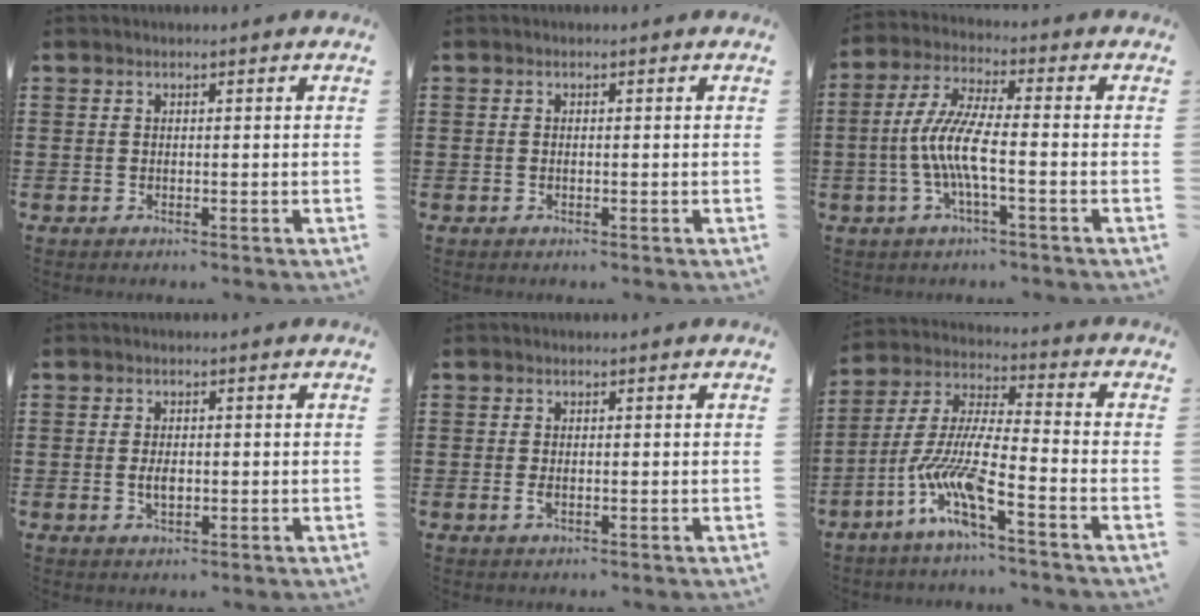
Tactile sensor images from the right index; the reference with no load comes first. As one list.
[{"total": 0.0}, {"total": 7.9, "force": [-2.2, 1.2, 7.4], "torque": [-0.171, -0.016, -0.050]}, {"total": 2.5, "force": [-0.2, 1.2, 2.2], "torque": [-0.042, 0.000, -0.003]}, {"total": 1.3, "force": [-0.2, 0.5, 1.1], "torque": [-0.030, -0.003, -0.006]}, {"total": 10.5, "force": [-6.4, 1.1, 8.2], "torque": [-0.194, -0.022, -0.134]}]